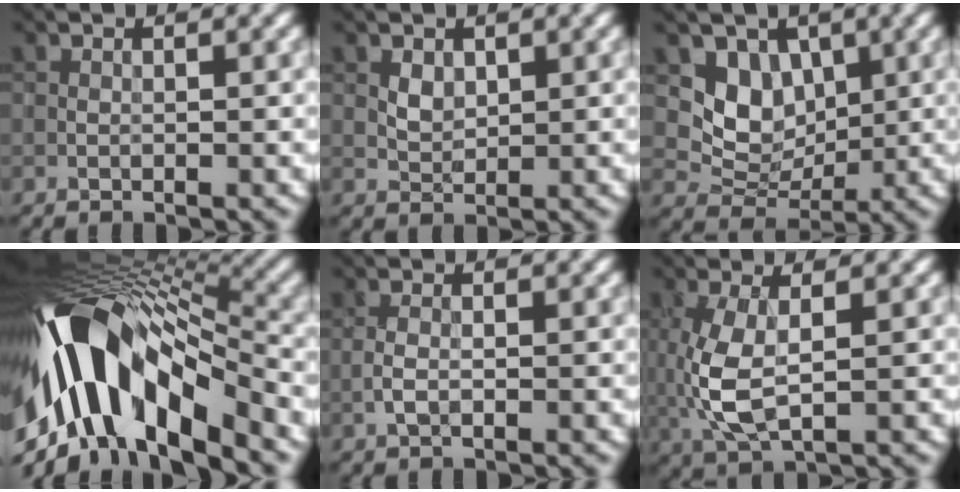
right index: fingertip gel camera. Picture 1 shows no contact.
{"total": 1.2, "force": [0.7, 0.8, 0.3], "torque": [-0.008, 0.003, 0.018]}
{"total": 4.2, "force": [1.6, 3.4, 1.9], "torque": [-0.032, -0.006, 0.025]}
{"total": 14.5, "force": [-4.3, 7.3, 11.8], "torque": [-0.209, 0.018, -0.077]}
{"total": 0.7, "force": [-0.2, 0.2, 0.6], "torque": [-0.014, 0.004, -0.008]}
{"total": 4.1, "force": [0.2, 1.7, 3.8], "torque": [-0.100, -0.002, 0.005]}